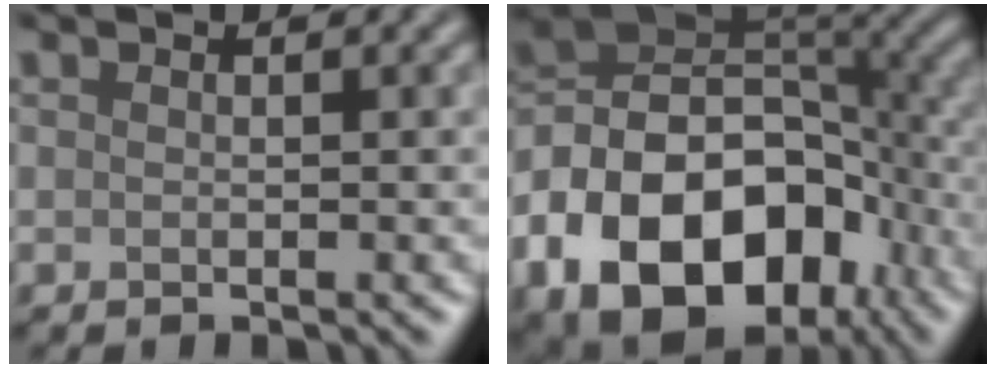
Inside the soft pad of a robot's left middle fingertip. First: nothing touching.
{"total": 15.8, "force": [-6.7, 10.7, 9.5], "torque": [-0.179, -0.009, -0.117]}